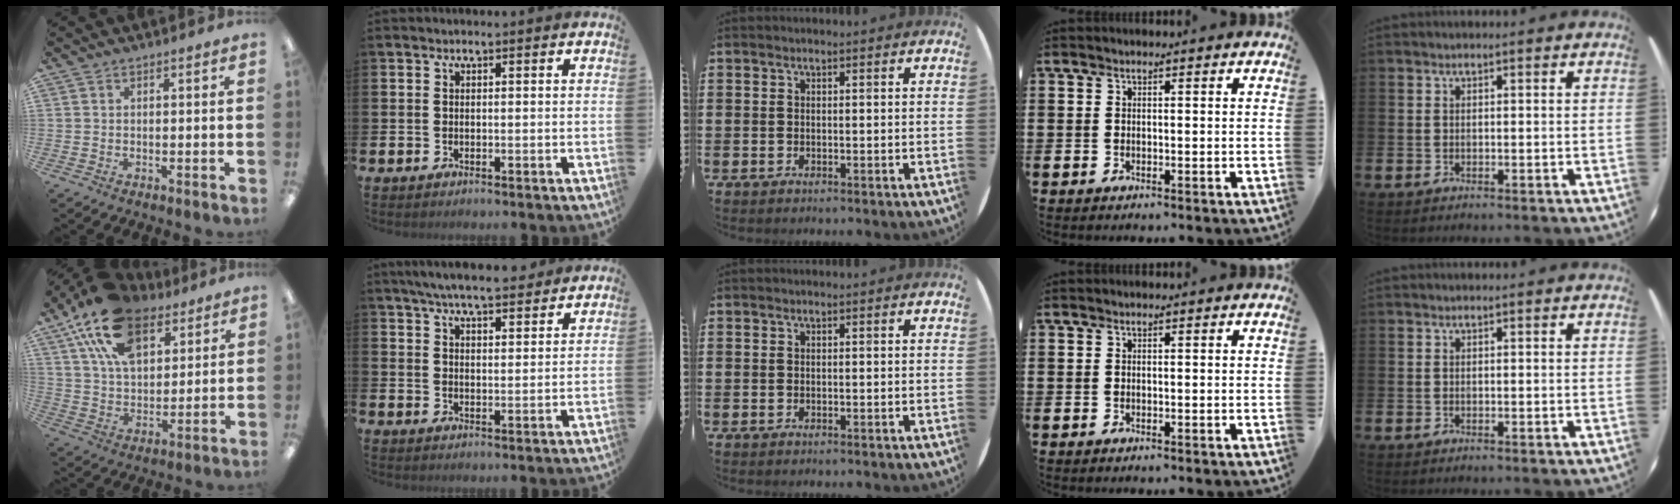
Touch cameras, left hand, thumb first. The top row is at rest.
{"thumb": {"total": 19.5, "force": [11.4, 10.8, 11.5], "torque": [-0.205, -0.036, 0.206]}, "index": {"total": 5.7, "force": [5.4, 0.8, 1.7], "torque": [-0.045, -0.017, 0.099]}}